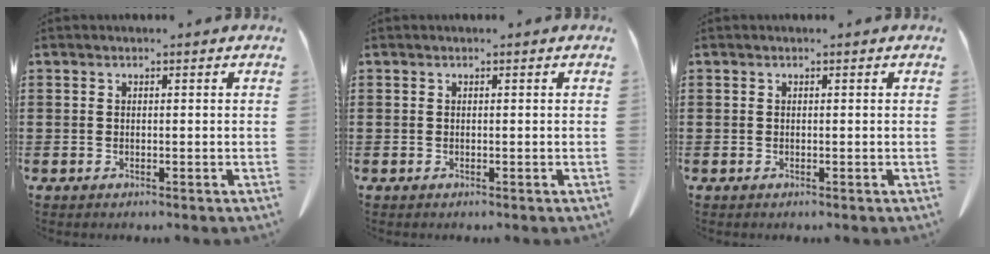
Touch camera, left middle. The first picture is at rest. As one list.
[{"total": 0.0}, {"total": 0.0}]